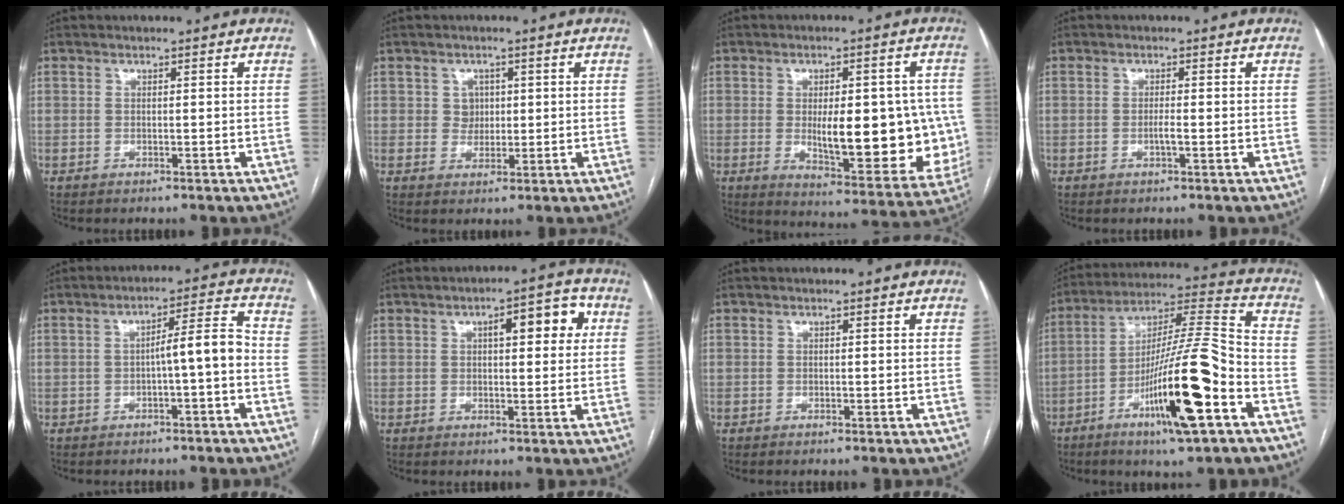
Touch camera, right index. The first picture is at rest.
{"total": 2.7, "force": [0.7, 2.4, 0.8], "torque": [-0.003, 0.004, 0.012]}
{"total": 18.1, "force": [-1.3, 6.3, 16.9], "torque": [-0.196, 0.006, 0.004]}
{"total": 1.4, "force": [-0.5, -0.1, 1.3], "torque": [-0.028, -0.001, -0.009]}
{"total": 5.5, "force": [-1.3, 0.3, 5.3], "torque": [-0.075, 0.020, -0.017]}
{"total": 6.8, "force": [2.2, 2.1, 6.1], "torque": [-0.079, 0.019, 0.024]}
{"total": 0.0}
{"total": 19.0, "force": [-7.8, 1.1, 17.3], "torque": [-0.312, -0.011, -0.131]}